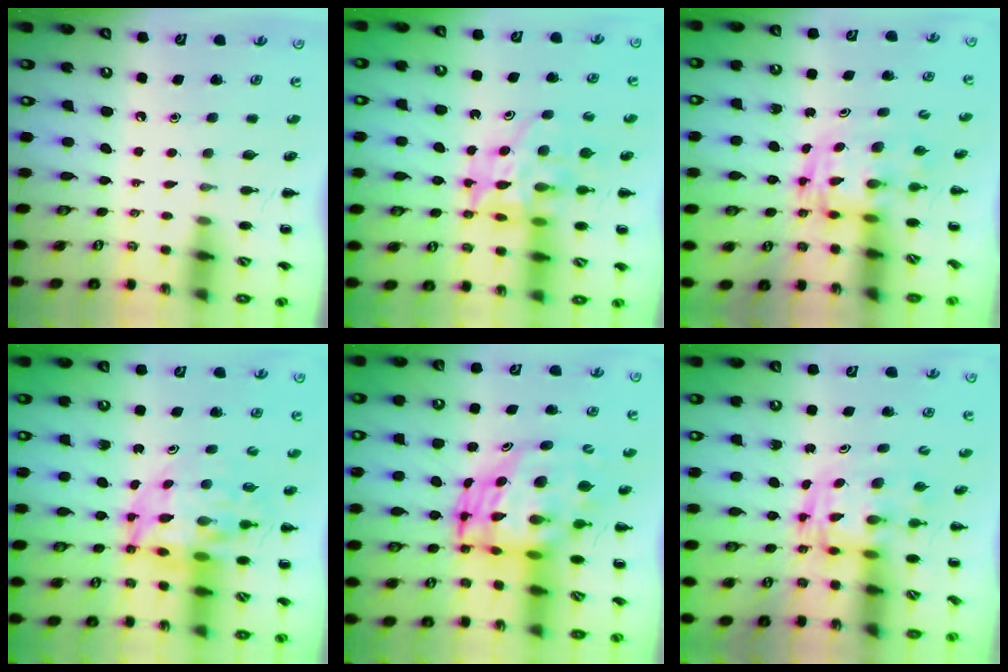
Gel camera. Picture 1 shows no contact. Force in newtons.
{"total": 12.0, "press": 11.5, "slide": 3.3}
{"total": 2.9, "press": 2.9, "slide": 0.5}
{"total": 11.1, "press": 10.5, "slide": 3.6}
{"total": 8.6, "press": 8.3, "slide": 2.2}
{"total": 2.9, "press": 2.9, "slide": 0.5}